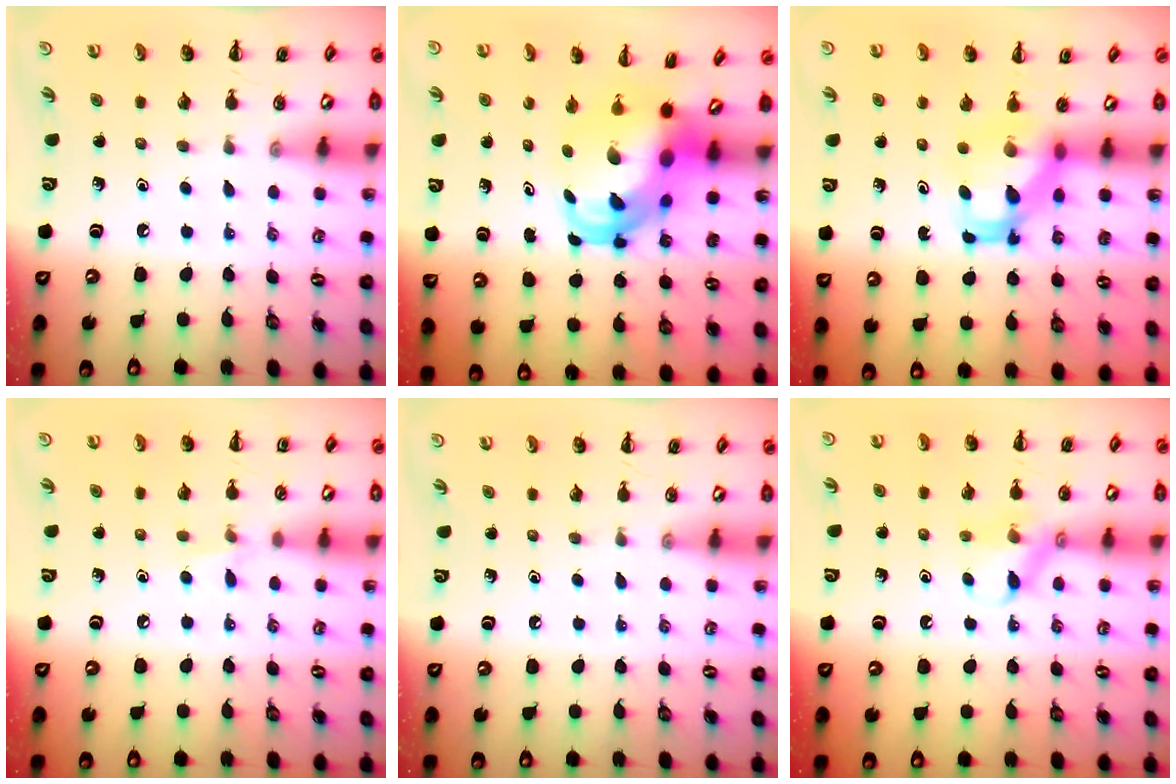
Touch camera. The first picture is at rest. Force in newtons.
{"total": 7.2, "press": 6.9, "slide": 1.9}
{"total": 5.3, "press": 5.2, "slide": 1.2}
{"total": 4.0, "press": 3.8, "slide": 1.2}
{"total": 0.0}
{"total": 9.9, "press": 9.9, "slide": 1.1}